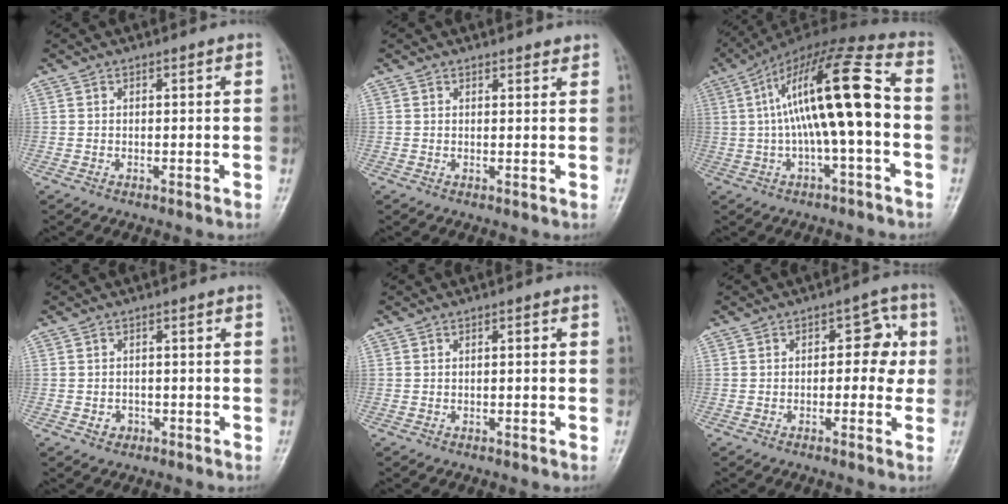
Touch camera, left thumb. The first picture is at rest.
{"total": 1.2, "force": [1.2, 0.3, 0.3], "torque": [0.000, -0.008, 0.015]}
{"total": 17.7, "force": [0.0, 4.4, 17.1], "torque": [-0.308, 0.053, -0.001]}
{"total": 1.9, "force": [-0.8, 1.6, 0.6], "torque": [-0.001, 0.008, -0.009]}
{"total": 1.1, "force": [-0.1, 0.4, 1.0], "torque": [-0.016, 0.003, -0.001]}
{"total": 6.5, "force": [0.3, 4.0, 5.1], "torque": [-0.024, 0.015, -0.004]}